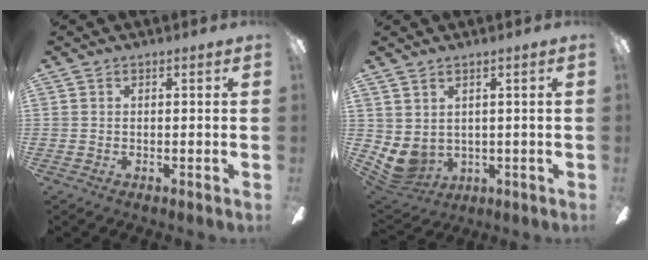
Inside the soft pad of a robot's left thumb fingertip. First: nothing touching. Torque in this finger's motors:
{"motor_torque": [0.79, 1.14, 0.43, -0.51, 0.04]}